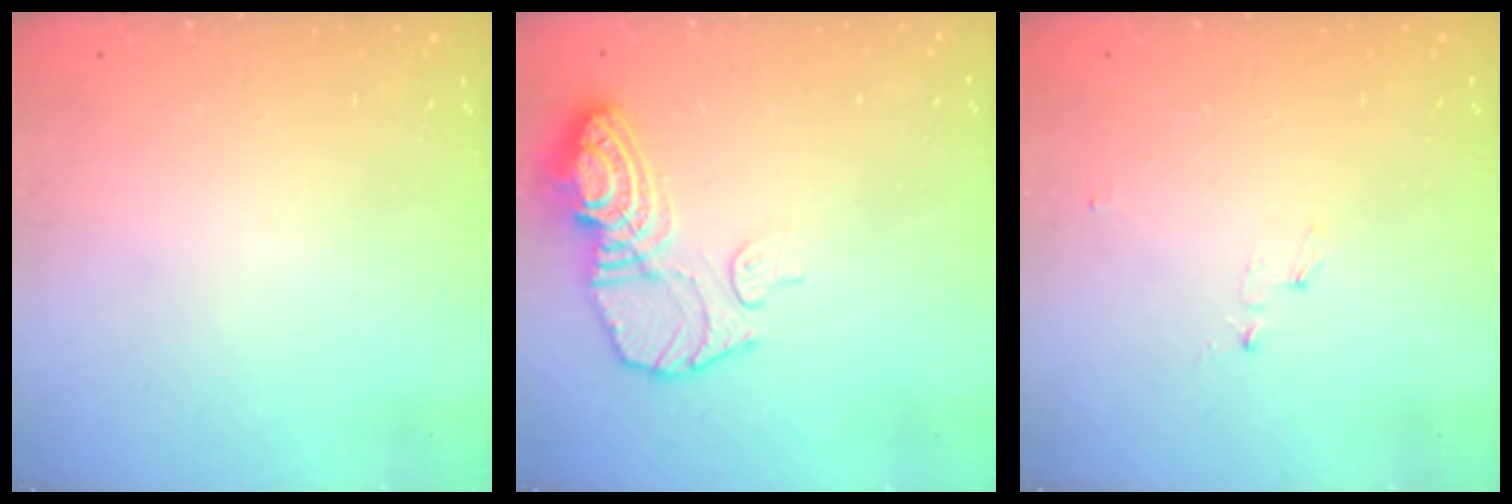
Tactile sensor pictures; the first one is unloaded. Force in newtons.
{"total": 11.8, "press": 11.7, "slide": 1.1}
{"total": 2.8, "press": 2.8, "slide": 0.3}